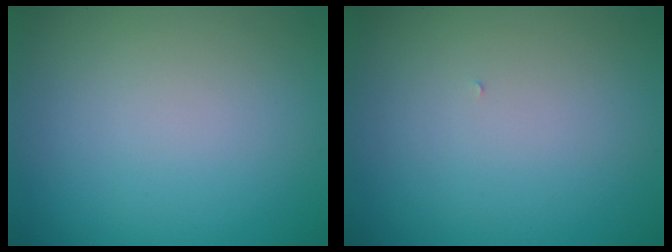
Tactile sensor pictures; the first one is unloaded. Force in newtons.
{"total": 0.0}